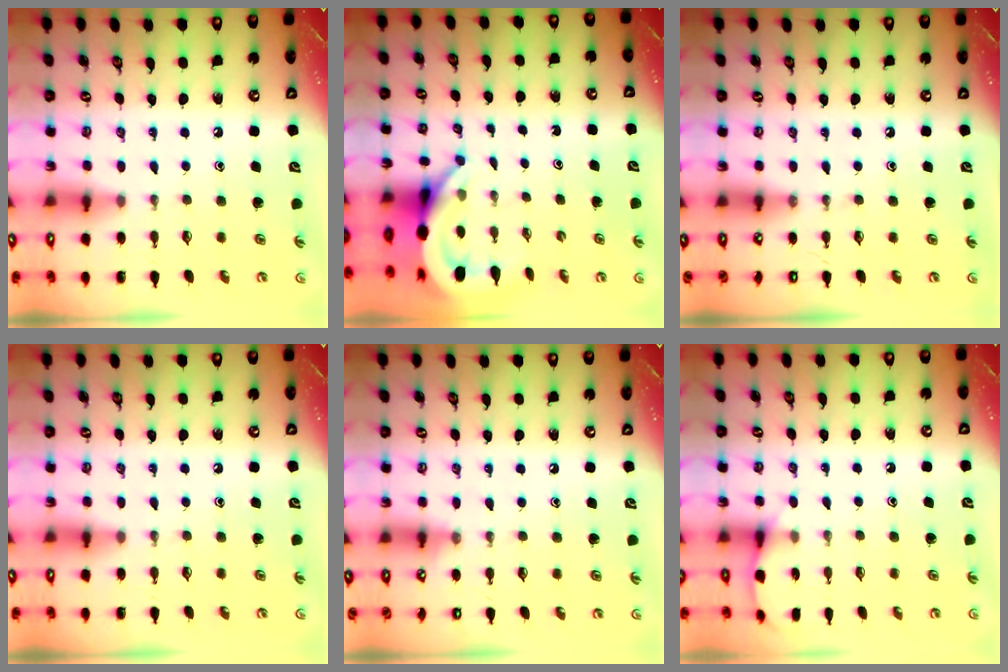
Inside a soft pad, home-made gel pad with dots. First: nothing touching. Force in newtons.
{"total": 5.6, "press": 5.6, "slide": 0.7}
{"total": 0.0}
{"total": 0.0}
{"total": 3.0, "press": 2.9, "slide": 0.4}
{"total": 5.3, "press": 5.2, "slide": 0.7}